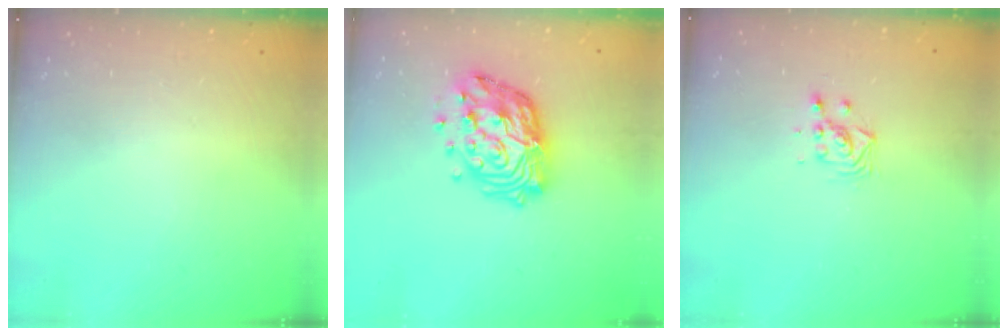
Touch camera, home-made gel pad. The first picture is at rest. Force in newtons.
{"total": 16.7, "press": 16.6, "slide": 1.7}
{"total": 4.1, "press": 4.1, "slide": 0.2}